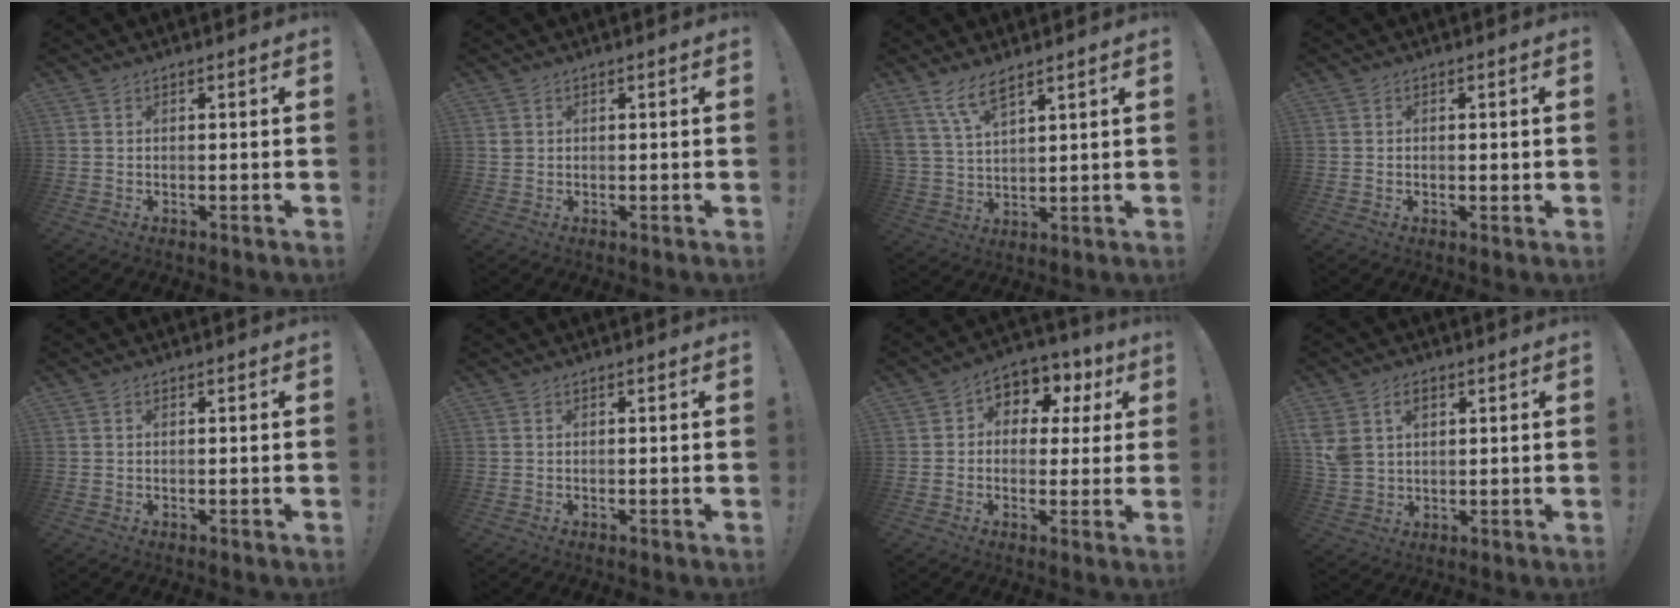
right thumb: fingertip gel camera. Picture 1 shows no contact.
{"total": 1.3, "force": [0.5, 1.1, 0.4], "torque": [-0.007, 0.003, 0.009]}
{"total": 8.1, "force": [6.1, 2.6, 4.5], "torque": [-0.094, -0.025, 0.117]}
{"total": 1.0, "force": [-0.1, 0.9, 0.4], "torque": [-0.014, 0.007, -0.001]}
{"total": 0.0}
{"total": 0.0}
{"total": 6.9, "force": [1.1, 6.2, 2.7], "torque": [-0.028, -0.009, 0.023]}
{"total": 7.0, "force": [2.8, 5.2, 3.6], "torque": [-0.062, -0.006, 0.053]}